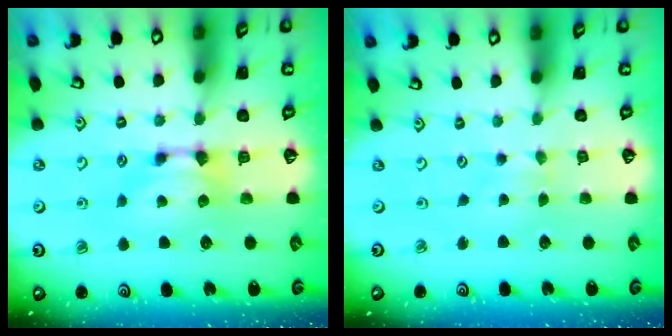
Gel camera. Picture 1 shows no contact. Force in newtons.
{"total": 2.0, "press": 2.0, "slide": 0.1}